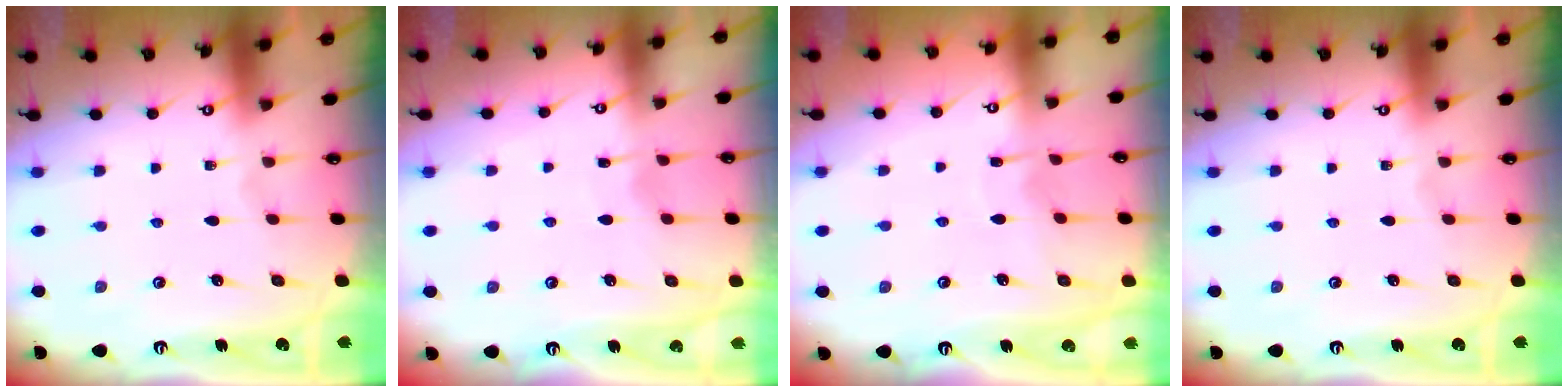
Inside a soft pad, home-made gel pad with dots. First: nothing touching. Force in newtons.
{"total": 3.4, "press": 3.4, "slide": 0.4}
{"total": 3.9, "press": 3.9, "slide": 0.2}
{"total": 0.0}